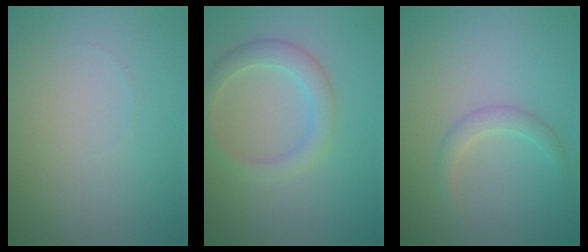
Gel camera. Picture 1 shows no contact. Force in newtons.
{"total": 3.1, "press": 3.1, "slide": 0.1}
{"total": 1.7, "press": 1.7, "slide": 0.1}